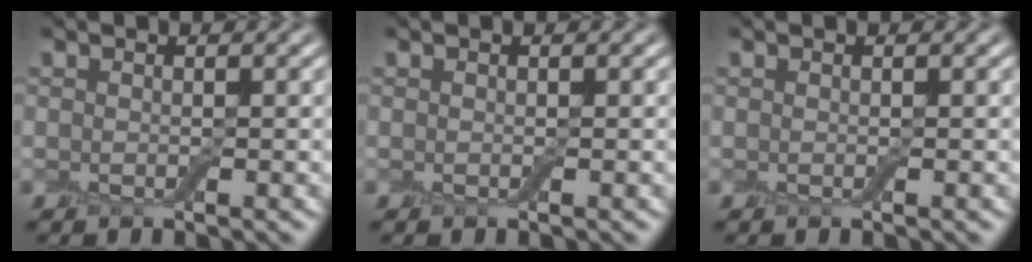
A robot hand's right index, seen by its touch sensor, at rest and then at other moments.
{"total": 0.0}
{"total": 0.0}